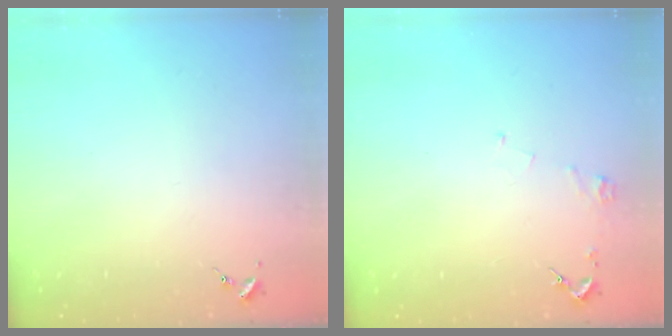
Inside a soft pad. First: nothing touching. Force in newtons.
{"total": 3.7, "press": 3.7, "slide": 0.5}